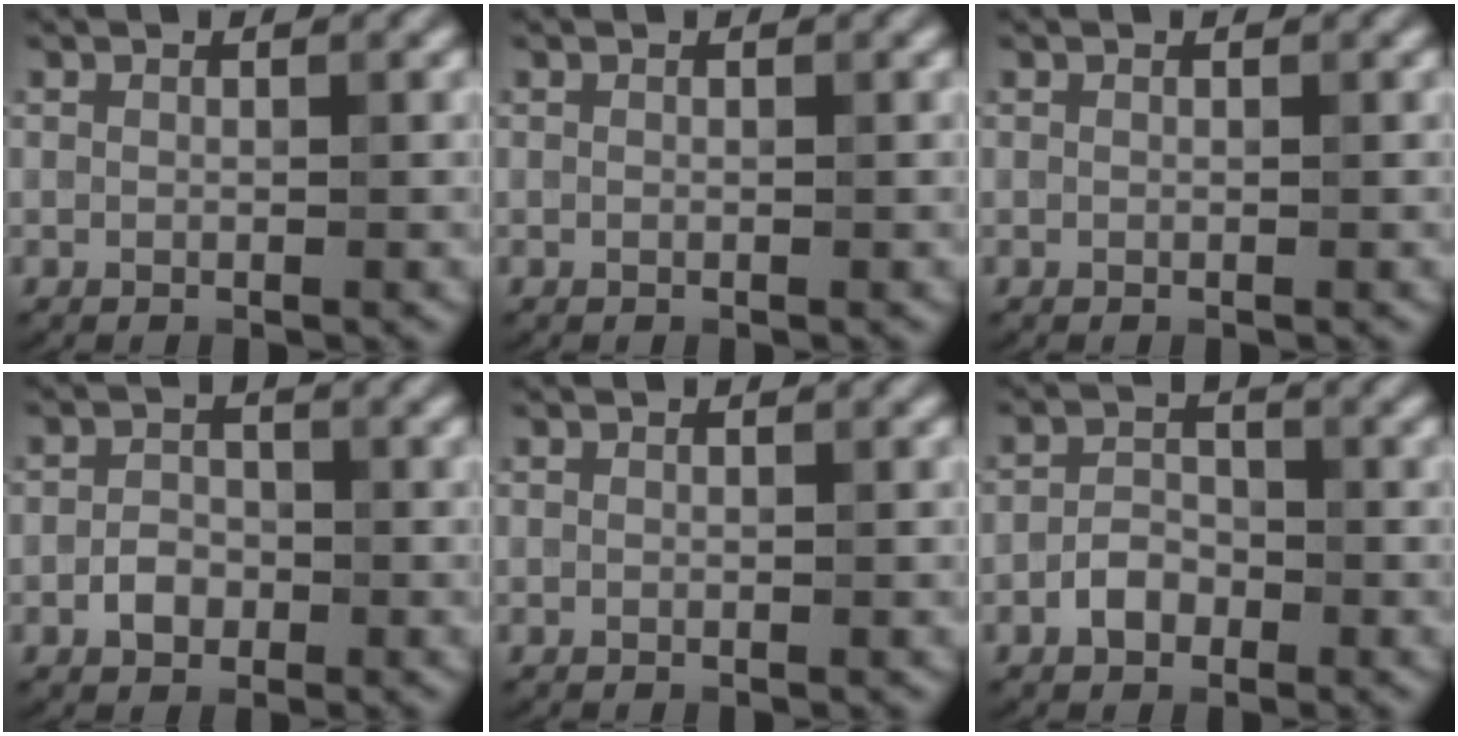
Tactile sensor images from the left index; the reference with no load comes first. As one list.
[{"total": 0.0}, {"total": 0.0}, {"total": 2.1, "force": [-0.8, 1.6, 1.1], "torque": [-0.014, 0.003, -0.020]}, {"total": 0.0}, {"total": 2.3, "force": [-1.3, 1.6, 1.1], "torque": [-0.017, 0.007, -0.027]}]